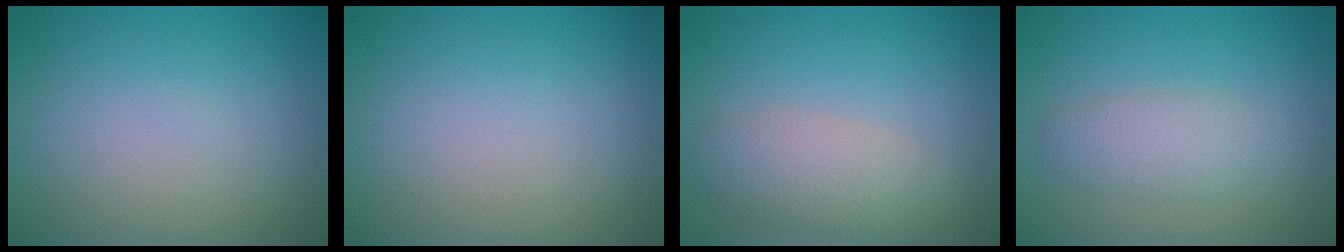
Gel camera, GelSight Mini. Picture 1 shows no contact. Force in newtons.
{"total": 0.0}
{"total": 3.6, "press": 3.6, "slide": 0.2}
{"total": 2.6, "press": 2.6, "slide": 0.2}